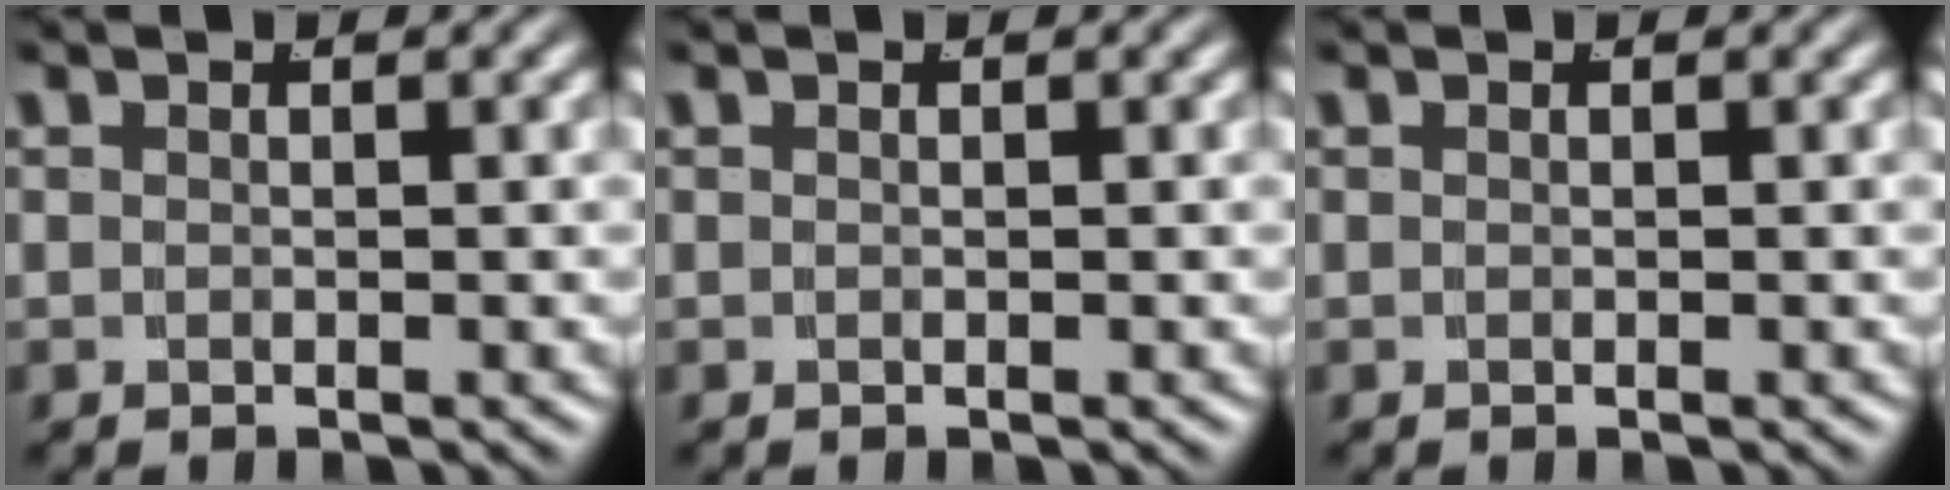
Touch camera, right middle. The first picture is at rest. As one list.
[{"total": 0.0}, {"total": 0.0}]